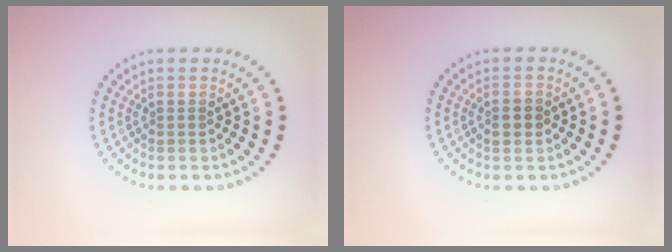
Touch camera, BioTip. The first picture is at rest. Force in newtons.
{"total": 1.9, "press": 1.9, "slide": 0.1}